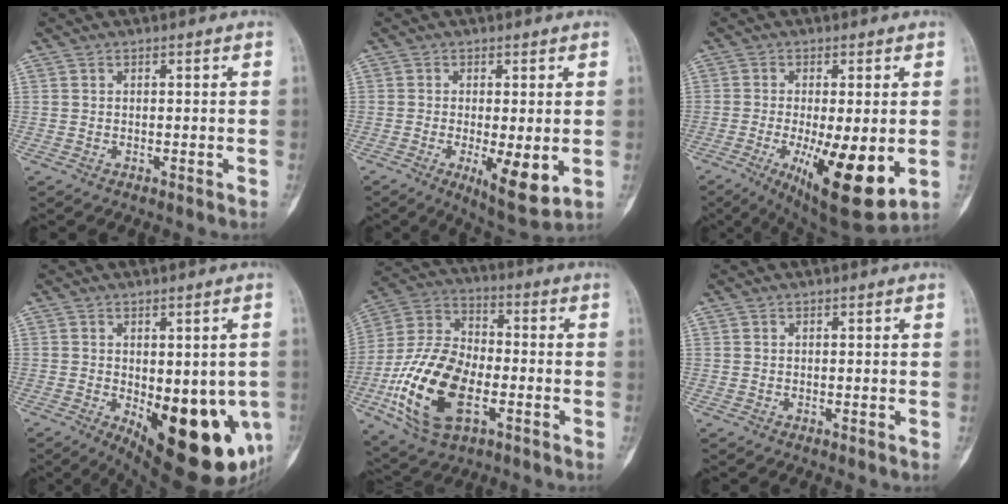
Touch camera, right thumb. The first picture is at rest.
{"total": 8.5, "force": [-1.8, 2.6, 7.9], "torque": [-0.118, -0.023, -0.024]}
{"total": 15.6, "force": [-3.6, 4.7, 14.5], "torque": [-0.216, -0.027, -0.040]}
{"total": 19.6, "force": [-5.4, 8.6, 16.8], "torque": [-0.161, -0.019, -0.048]}
{"total": 20.7, "force": [-5.9, 11.5, 16.2], "torque": [-0.308, 0.019, -0.105]}
{"total": 0.0}